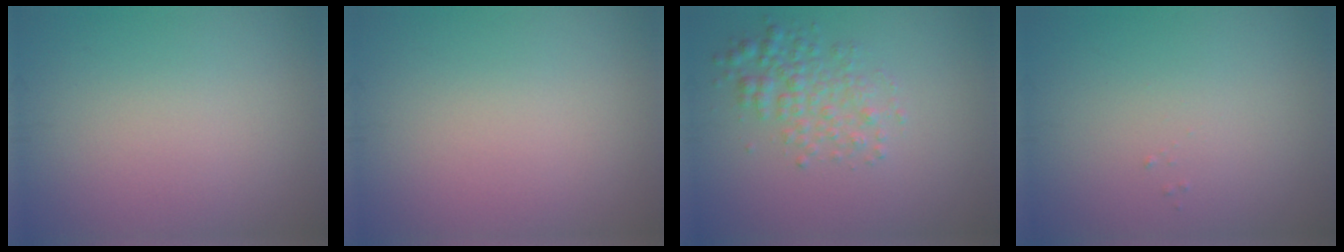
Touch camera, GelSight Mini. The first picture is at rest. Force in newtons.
{"total": 0.0}
{"total": 2.9, "press": 2.9, "slide": 0.0}
{"total": 0.0}